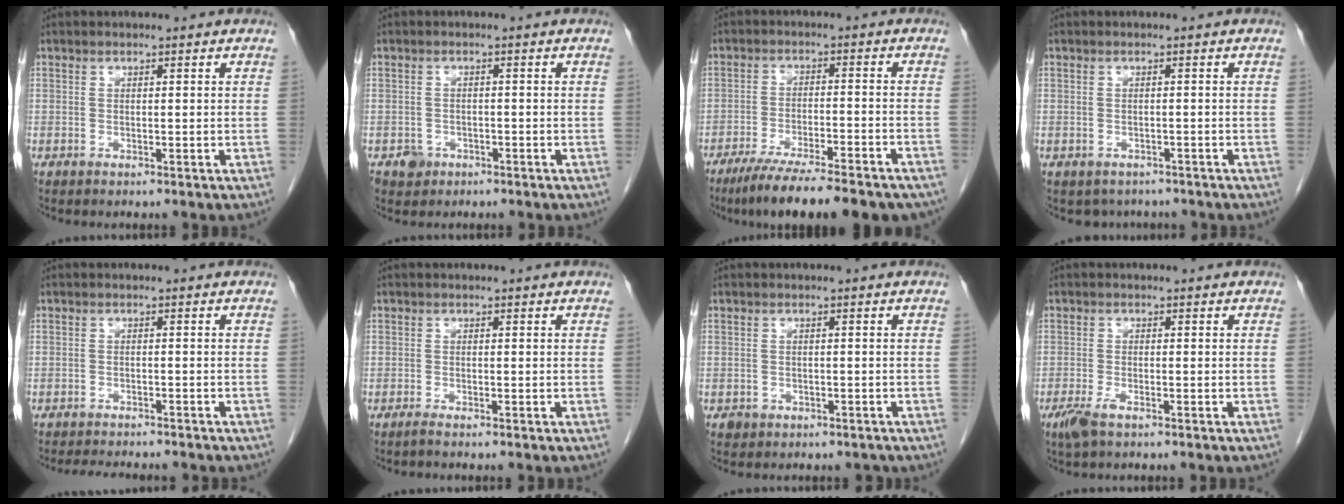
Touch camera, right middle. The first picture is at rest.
{"total": 2.0, "force": [-1.2, 1.6, 0.3], "torque": [-0.003, 0.007, -0.015]}
{"total": 17.3, "force": [-14.2, 2.6, 9.5], "torque": [-0.113, -0.018, -0.207]}
{"total": 3.7, "force": [-3.2, 1.9, 0.2], "torque": [-0.002, 0.005, -0.040]}
{"total": 7.1, "force": [-6.5, 1.1, 2.6], "torque": [-0.036, -0.010, -0.091]}
{"total": 0.6, "force": [-0.5, -0.2, 0.3], "torque": [-0.006, 0.000, -0.010]}
{"total": 2.1, "force": [-1.4, 1.6, 0.2], "torque": [-0.005, 0.006, -0.016]}
{"total": 2.7, "force": [-1.8, 0.6, 2.0], "torque": [-0.045, -0.006, -0.034]}